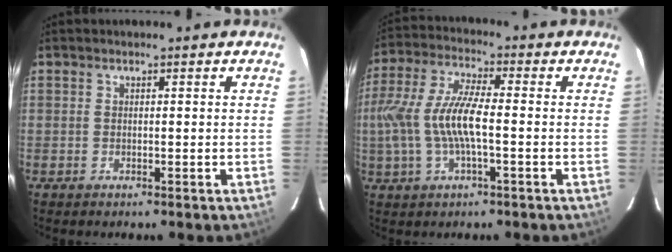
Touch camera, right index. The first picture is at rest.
{"total": 11.3, "force": [-1.6, 2.9, 10.8], "torque": [-0.228, 0.002, -0.028]}